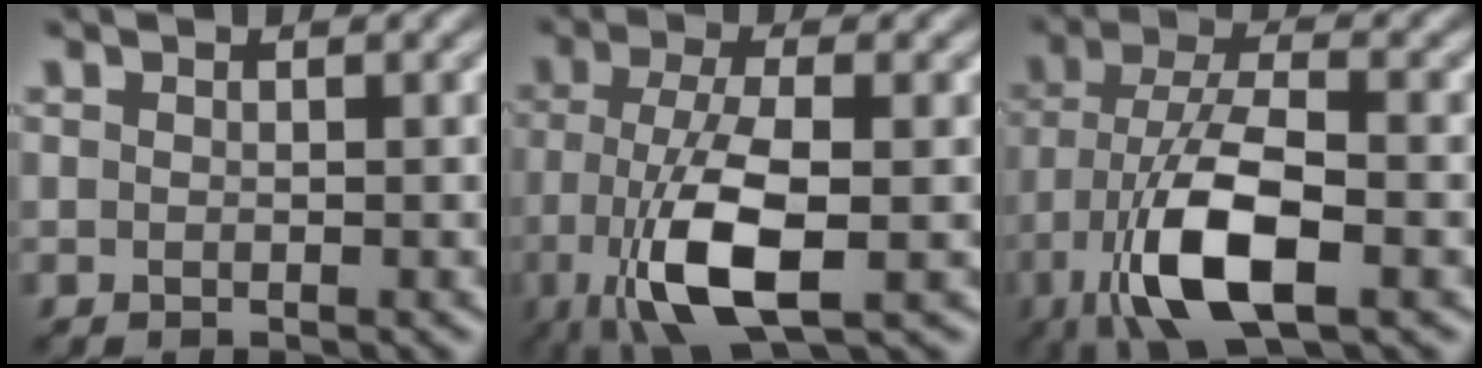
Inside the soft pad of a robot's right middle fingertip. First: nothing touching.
{"total": 7.6, "force": [-2.5, 2.5, 6.7], "torque": [-0.144, -0.003, -0.047]}
{"total": 8.8, "force": [-3.8, 3.3, 7.3], "torque": [-0.149, 0.000, -0.075]}